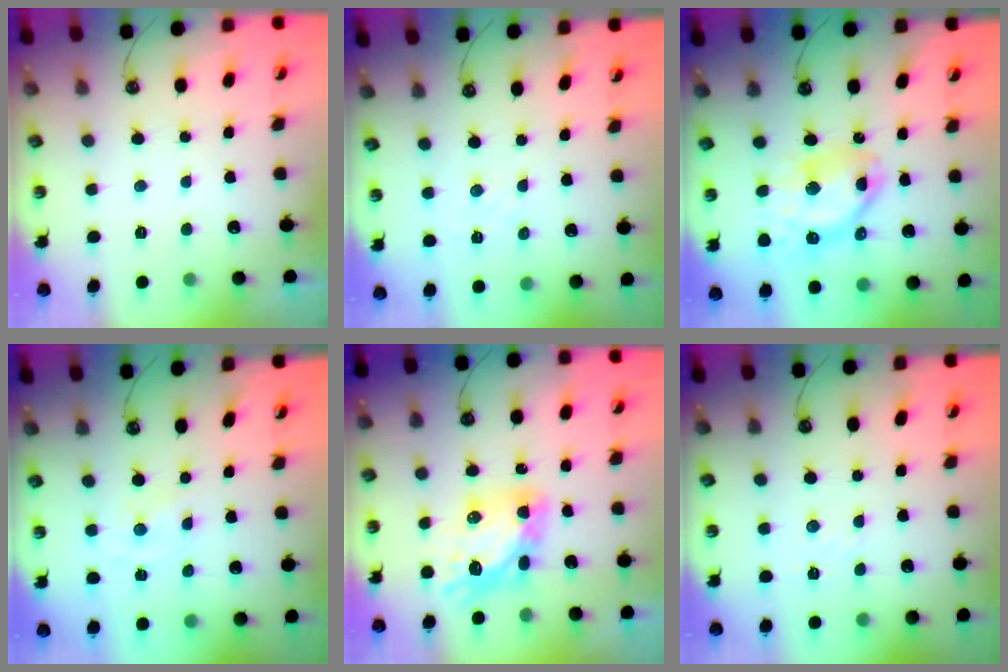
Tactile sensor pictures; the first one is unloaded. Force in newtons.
{"total": 1.9, "press": 1.9, "slide": 0.3}
{"total": 12.8, "press": 12.7, "slide": 1.5}
{"total": 0.0}
{"total": 11.3, "press": 11.3, "slide": 1.0}
{"total": 3.0, "press": 3.0, "slide": 0.5}